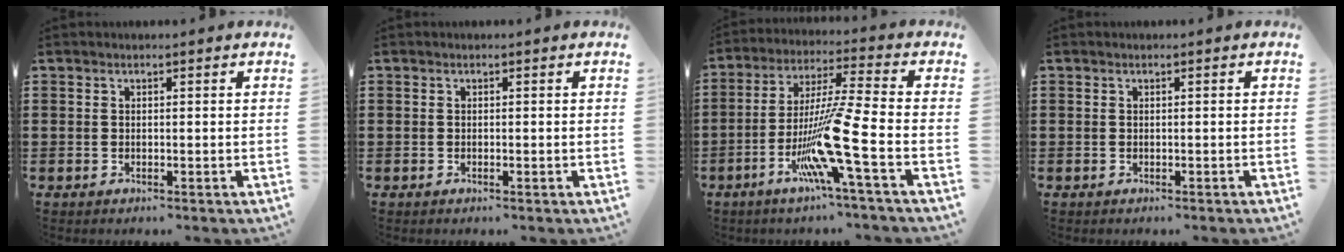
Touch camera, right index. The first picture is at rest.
{"total": 0.0}
{"total": 13.2, "force": [-5.1, 0.4, 12.2], "torque": [-0.250, -0.015, -0.101]}
{"total": 0.0}